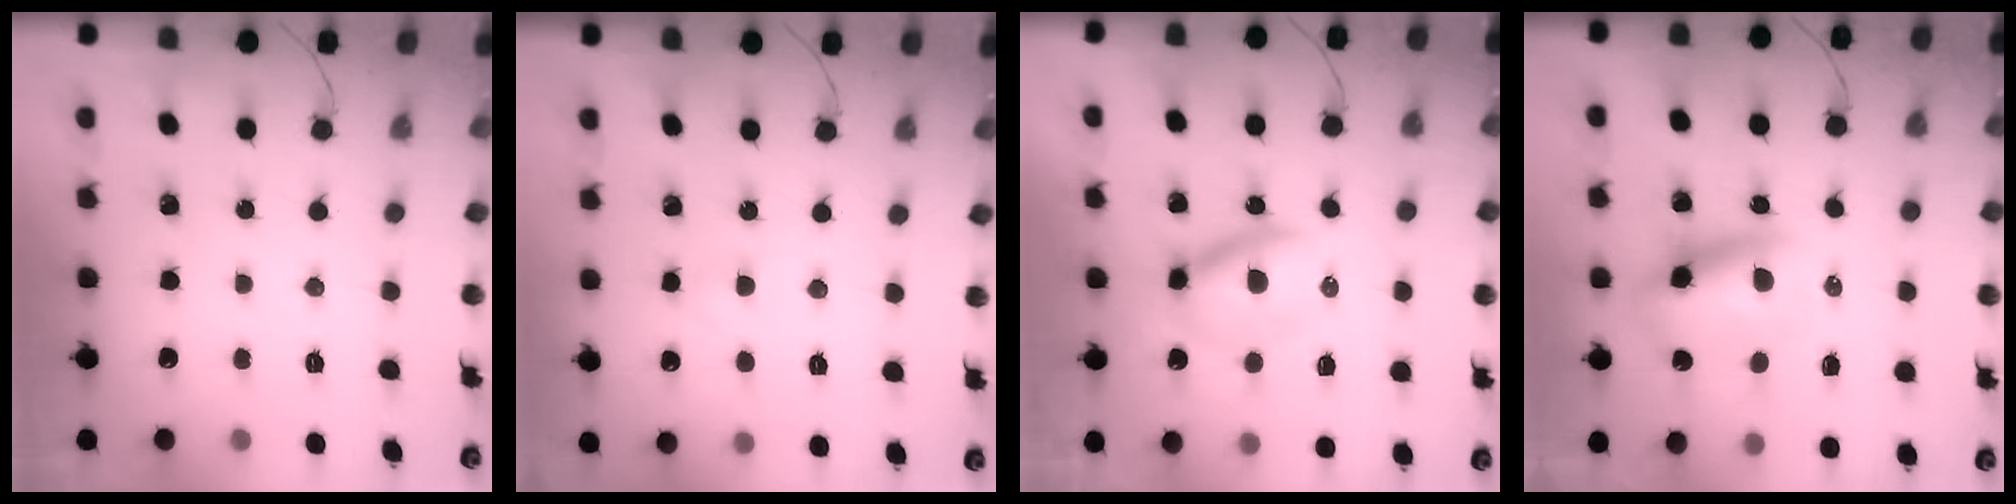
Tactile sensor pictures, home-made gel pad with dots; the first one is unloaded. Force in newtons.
{"total": 1.8, "press": 1.5, "slide": 0.9}
{"total": 7.5, "press": 7.4, "slide": 1.2}
{"total": 9.0, "press": 8.7, "slide": 2.5}